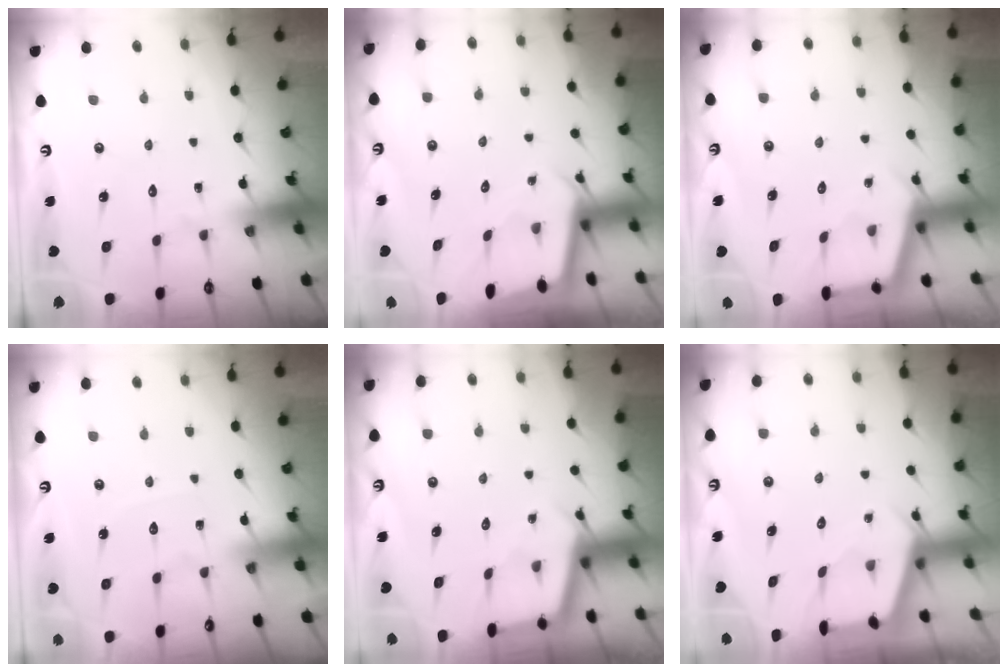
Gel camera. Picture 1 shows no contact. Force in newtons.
{"total": 2.0, "press": 2.0, "slide": 0.1}
{"total": 2.8, "press": 2.8, "slide": 0.3}
{"total": 2.5, "press": 2.4, "slide": 0.4}
{"total": 2.8, "press": 2.8, "slide": 0.3}
{"total": 2.4, "press": 2.4, "slide": 0.3}